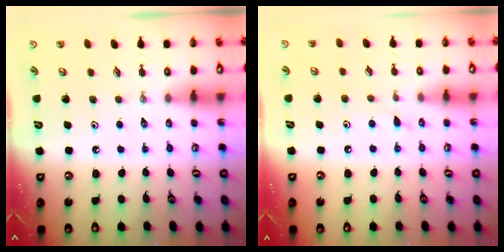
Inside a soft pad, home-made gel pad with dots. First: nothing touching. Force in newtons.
{"total": 6.0, "press": 6.0, "slide": 0.6}